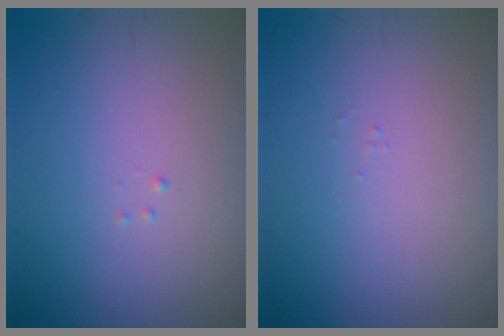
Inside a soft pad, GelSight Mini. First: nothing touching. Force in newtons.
{"total": 0.0}